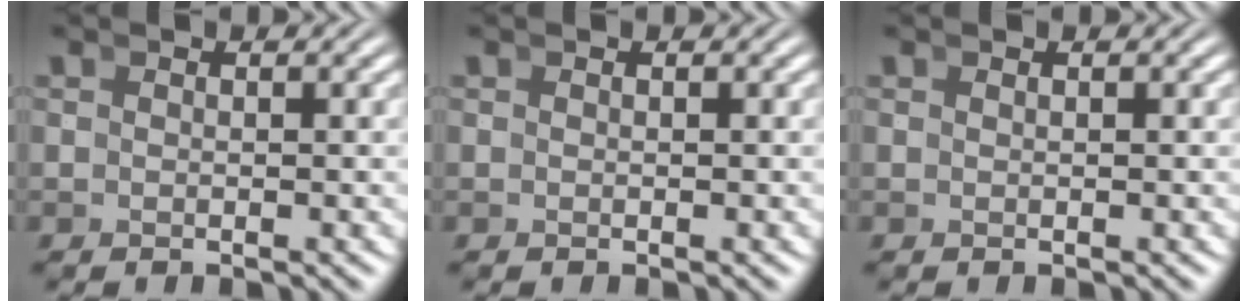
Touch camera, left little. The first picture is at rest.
{"total": 0.0}
{"total": 0.0}